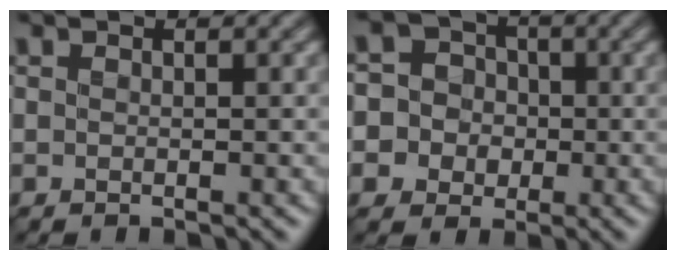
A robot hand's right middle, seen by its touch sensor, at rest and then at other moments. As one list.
[{"total": 8.2, "force": [-1.4, 7.9, 1.7], "torque": [-0.040, 0.014, -0.041]}]